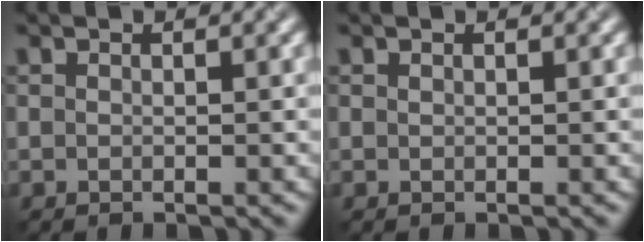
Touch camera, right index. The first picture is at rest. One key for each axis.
{"total": 0.0}